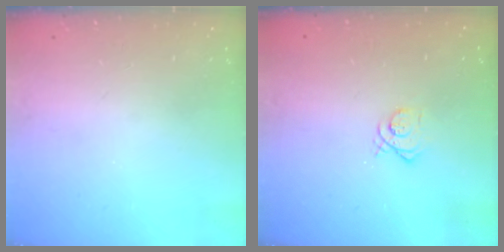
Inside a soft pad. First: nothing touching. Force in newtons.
{"total": 4.6, "press": 4.6, "slide": 0.4}